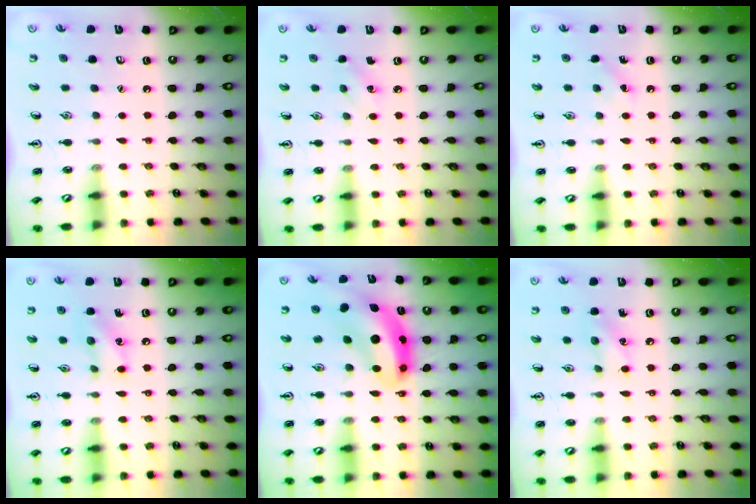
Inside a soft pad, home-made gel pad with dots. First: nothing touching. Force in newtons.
{"total": 4.2, "press": 3.9, "slide": 1.5}
{"total": 4.0, "press": 3.7, "slide": 1.4}
{"total": 8.4, "press": 8.3, "slide": 1.2}
{"total": 8.9, "press": 8.5, "slide": 2.7}
{"total": 6.7, "press": 6.5, "slide": 1.5}